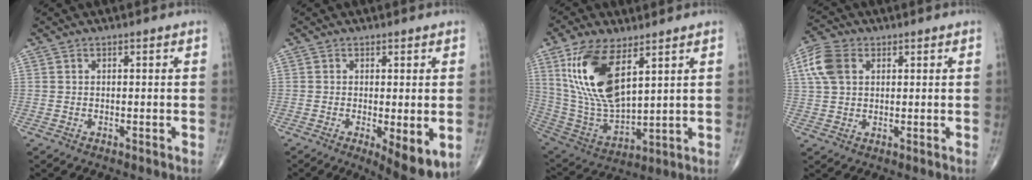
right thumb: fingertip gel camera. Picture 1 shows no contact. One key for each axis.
{"total": 7.6, "fx": -1.8, "fy": 2.3, "fz": 7.0, "tx": -0.097, "ty": -0.023, "tz": -0.024}
{"total": 17.8, "fx": 7.4, "fy": 7.8, "fz": 14.1, "tx": -0.272, "ty": -0.030, "tz": 0.156}
{"total": 7.5, "fx": 2.4, "fy": 5.1, "fz": 4.9, "tx": -0.110, "ty": 0.011, "tz": 0.044}